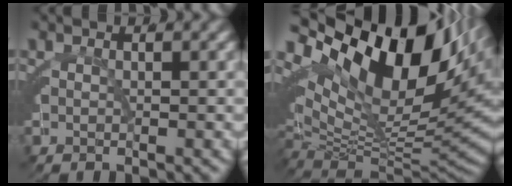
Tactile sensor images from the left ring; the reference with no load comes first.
{"total": 20.6, "force": [5.5, 12.3, 15.6], "torque": [-0.224, 0.006, 0.085]}